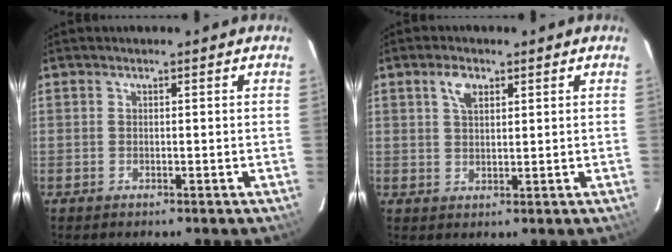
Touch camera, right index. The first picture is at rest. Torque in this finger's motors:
{"motor_torque": [0.11, 0.05, 0.04, 0.05]}